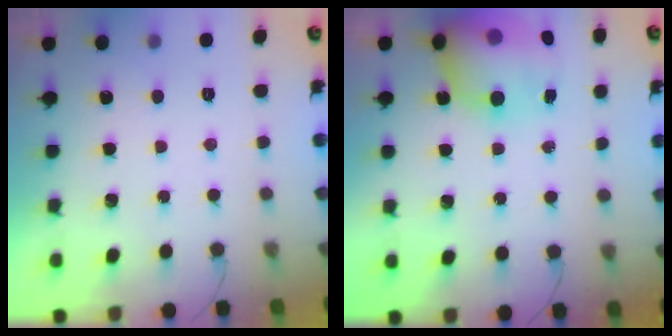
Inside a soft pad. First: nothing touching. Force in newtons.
{"total": 14.6, "press": 14.3, "slide": 3.3}